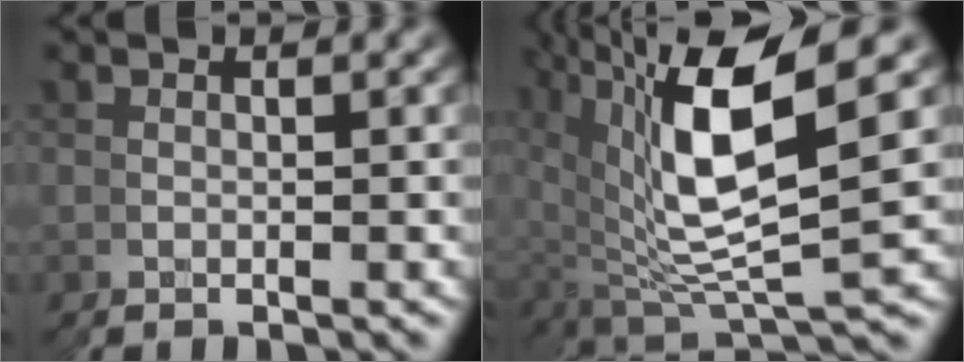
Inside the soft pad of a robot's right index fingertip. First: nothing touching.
{"total": 10.4, "force": [2.6, 4.3, 9.1], "torque": [-0.177, 0.002, 0.052]}